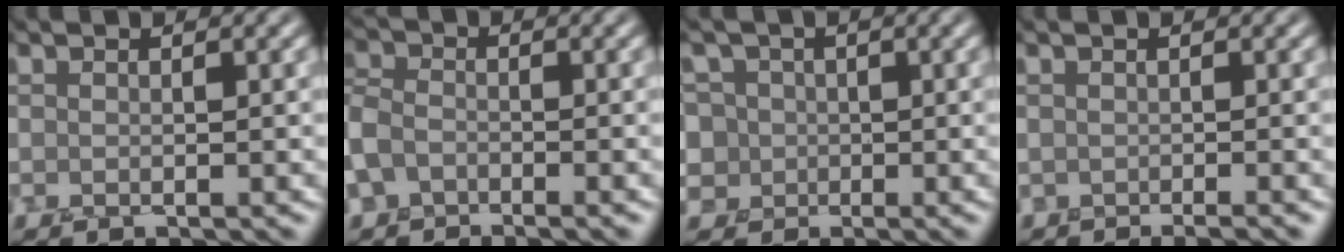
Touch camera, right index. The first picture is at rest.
{"total": 2.7, "force": [-1.4, 2.1, 1.0], "torque": [-0.020, 0.009, -0.038]}
{"total": 6.8, "force": [2.4, 6.1, 1.6], "torque": [-0.025, 0.048, 0.006]}
{"total": 0.7, "force": [-0.6, 0.1, 0.5], "torque": [0.017, 0.006, -0.007]}